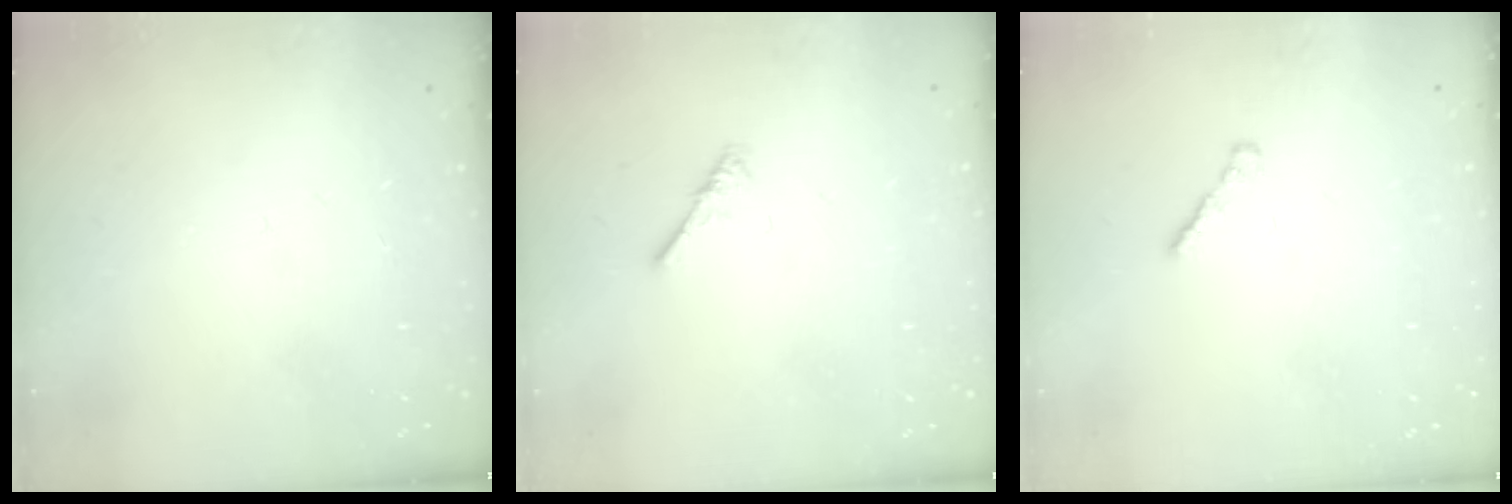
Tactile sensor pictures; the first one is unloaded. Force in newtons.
{"total": 0.9, "press": 0.9, "slide": 0.3}
{"total": 1.6, "press": 1.5, "slide": 0.5}